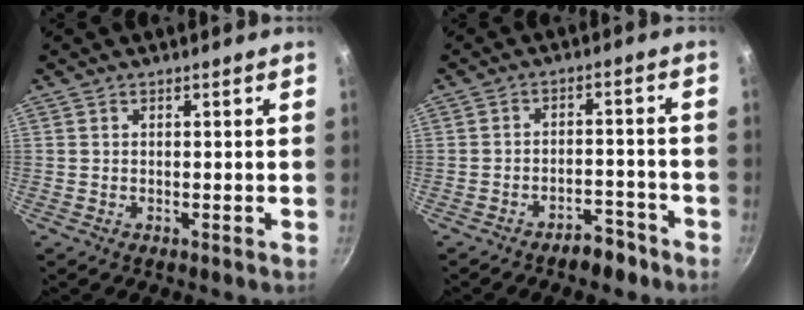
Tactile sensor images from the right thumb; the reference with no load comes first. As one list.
[{"total": 5.2, "force": [-4.0, 2.4, 2.3], "torque": [-0.017, 0.045, -0.050]}]